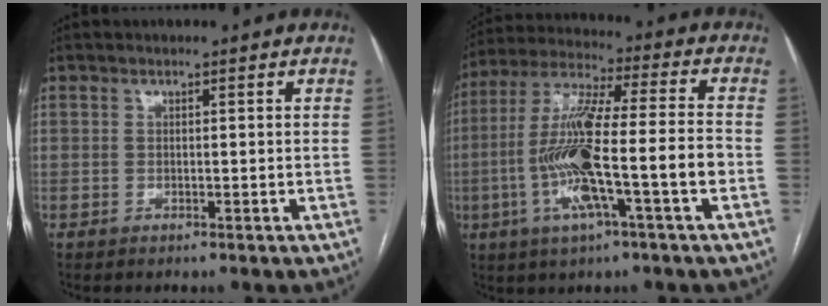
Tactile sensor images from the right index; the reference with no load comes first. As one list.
[{"total": 16.3, "force": [-4.1, 0.9, 15.7], "torque": [-0.302, 0.003, -0.076]}]